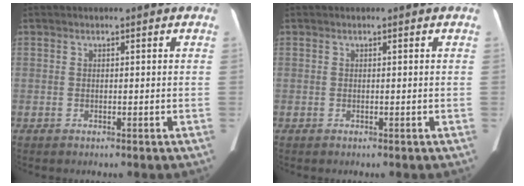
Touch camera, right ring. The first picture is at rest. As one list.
[{"total": 0.0}]